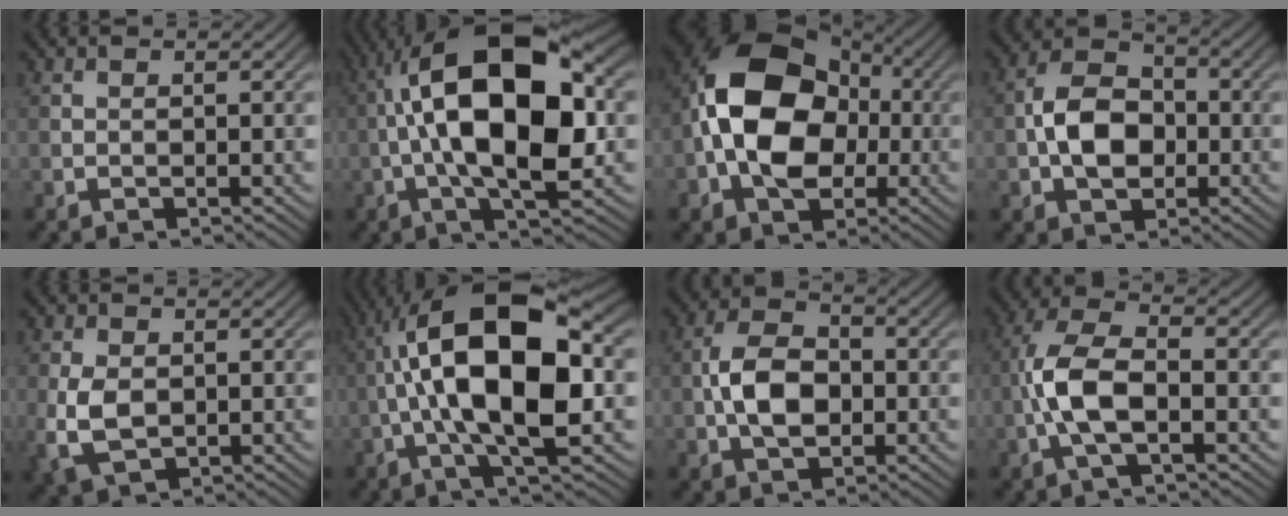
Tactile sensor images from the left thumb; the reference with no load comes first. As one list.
[{"total": 17.4, "force": [0.2, 7.2, 15.9], "torque": [-0.273, 0.040, -0.016]}, {"total": 14.7, "force": [-1.1, 10.3, 10.4], "torque": [-0.191, 0.012, -0.032]}, {"total": 7.9, "force": [-1.3, 5.5, 5.4], "torque": [-0.107, 0.006, -0.033]}, {"total": 5.8, "force": [-0.5, 3.8, 4.3], "torque": [-0.112, -0.008, -0.009]}, {"total": 16.1, "force": [-0.4, 5.6, 15.1], "torque": [-0.264, 0.031, -0.020]}, {"total": 7.2, "force": [-1.0, 4.6, 5.4], "torque": [-0.113, 0.002, -0.024]}, {"total": 7.9, "force": [-1.7, 3.4, 6.9], "torque": [-0.159, 0.011, -0.042]}]